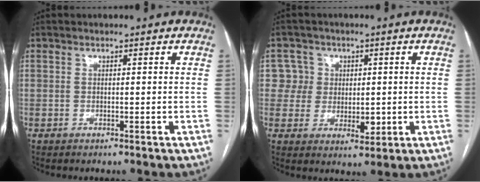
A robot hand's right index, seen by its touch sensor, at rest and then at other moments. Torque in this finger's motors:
{"motor_torque": [0.09, 0.04, 0.07, 0.08]}